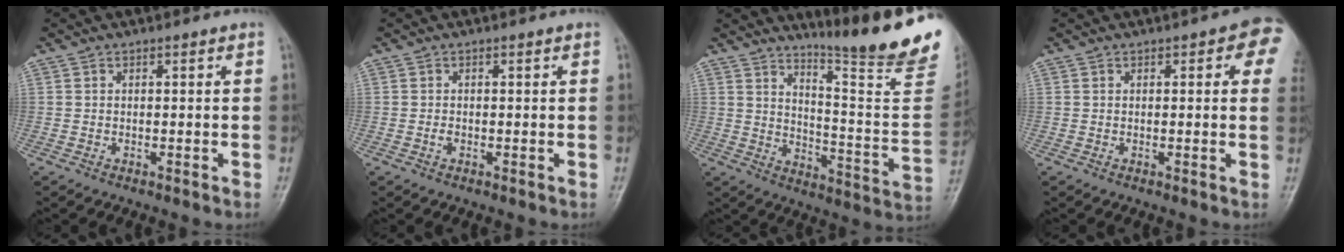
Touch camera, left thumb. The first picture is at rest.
{"total": 0.8, "force": [0.0, 0.4, 0.7], "torque": [-0.010, 0.001, 0.001]}
{"total": 20.3, "force": [16.5, 0.9, 11.8], "torque": [-0.148, -0.156, 0.229]}
{"total": 6.8, "force": [2.4, 2.4, 5.9], "torque": [-0.046, -0.001, 0.018]}